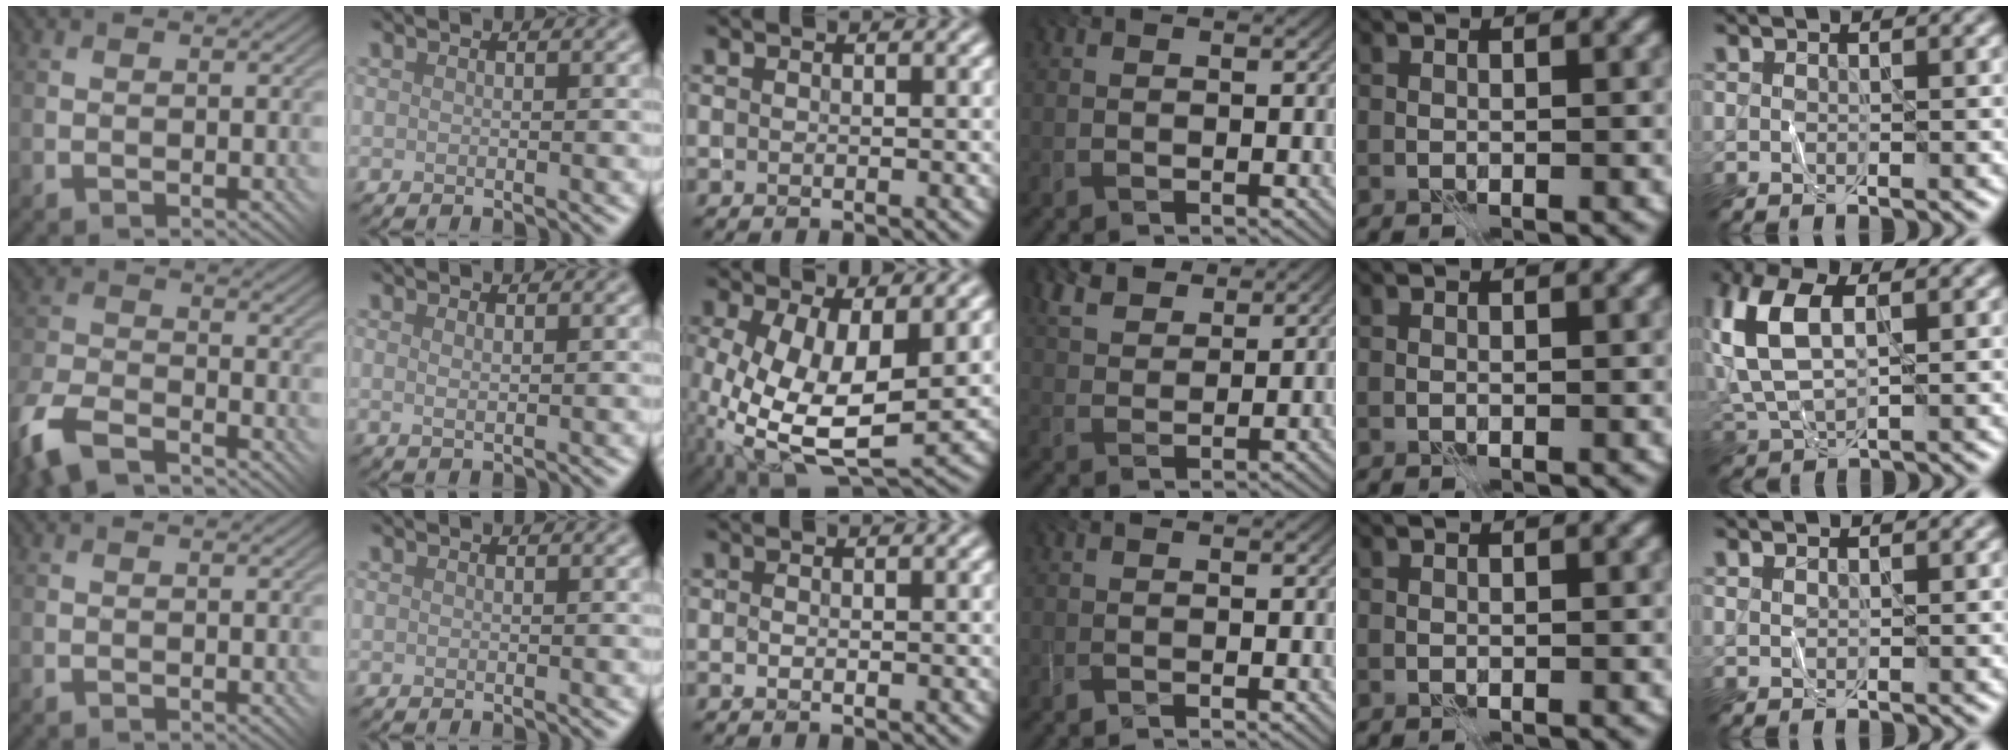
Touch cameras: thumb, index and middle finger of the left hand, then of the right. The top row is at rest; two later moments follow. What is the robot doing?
{"motion": "fold", "object": "shorts"}